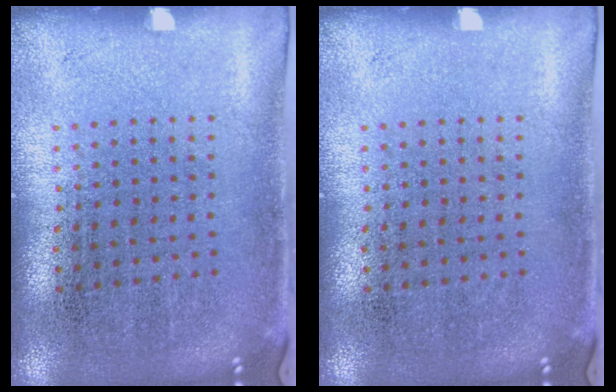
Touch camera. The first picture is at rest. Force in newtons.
{"total": 0.0}